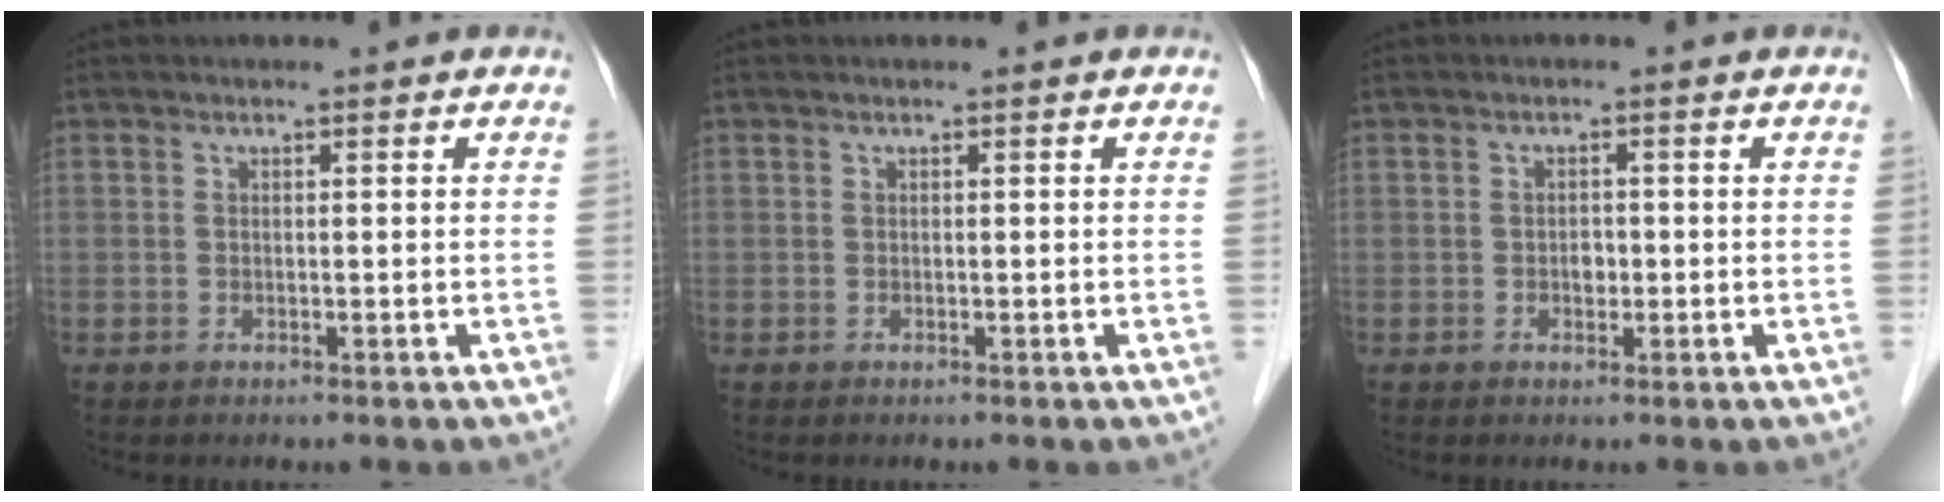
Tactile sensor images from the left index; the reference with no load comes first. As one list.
[{"total": 0.0}, {"total": 1.4, "force": [-0.4, 1.0, 0.9], "torque": [-0.014, 0.002, -0.006]}]